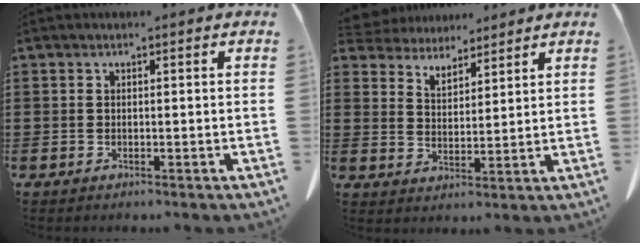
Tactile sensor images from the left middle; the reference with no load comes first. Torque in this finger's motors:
{"motor_torque": [0.42, 0.12, 0.01, -0.01]}